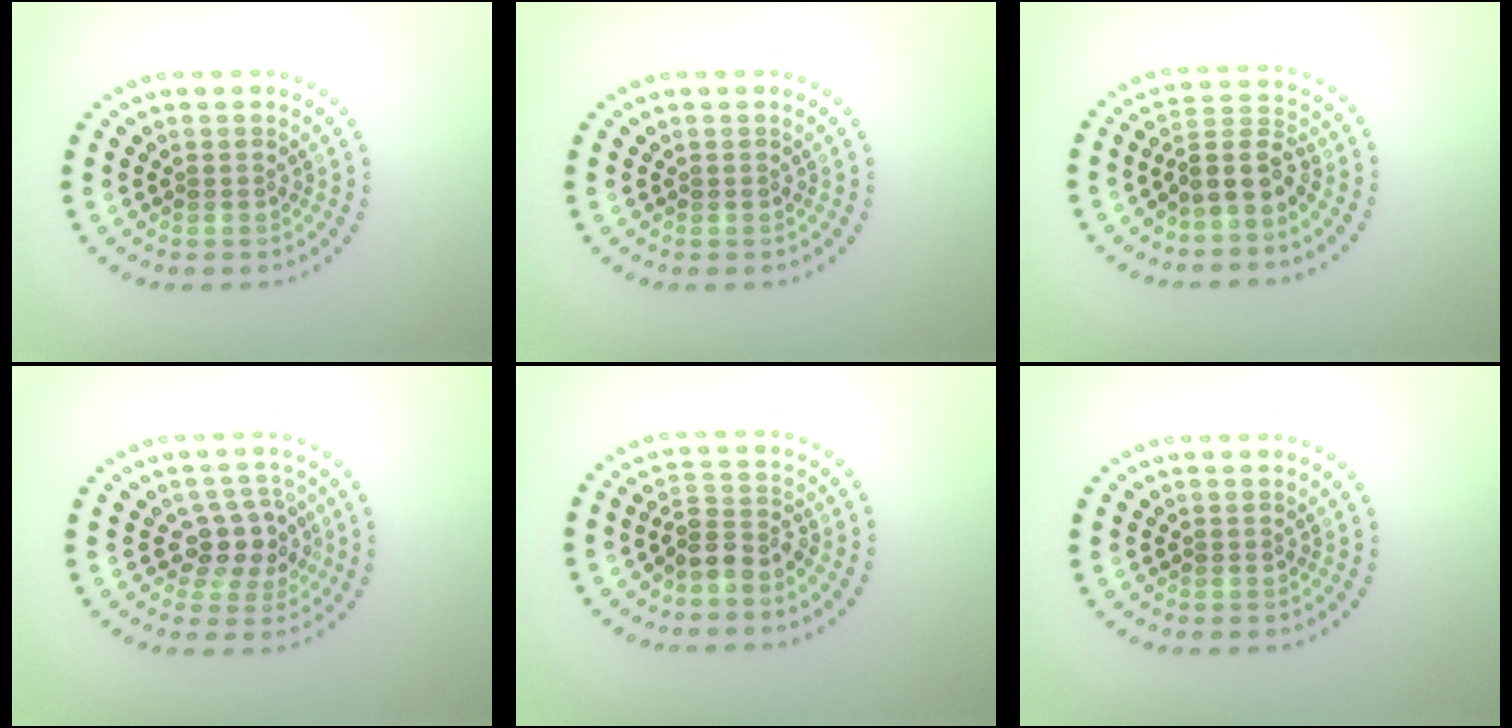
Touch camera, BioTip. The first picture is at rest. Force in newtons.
{"total": 0.0}
{"total": 3.2, "press": 2.5, "slide": 2.1}
{"total": 3.3, "press": 2.9, "slide": 1.6}
{"total": 2.7, "press": 2.3, "slide": 1.5}
{"total": 0.0}